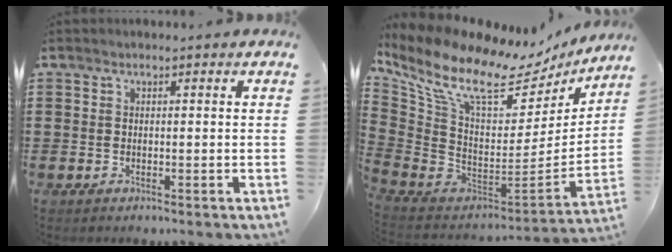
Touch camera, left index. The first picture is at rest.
{"total": 12.9, "force": [8.4, 4.9, 8.4], "torque": [-0.201, -0.063, 0.138]}